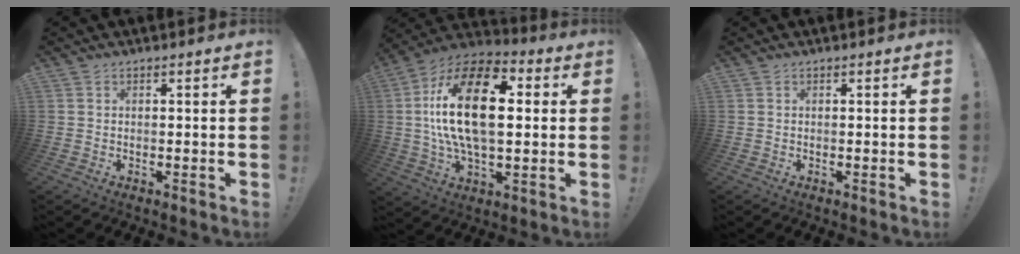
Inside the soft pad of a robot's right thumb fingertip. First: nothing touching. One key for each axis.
{"total": 24.6, "fx": 2.7, "fy": 12.6, "fz": 21.0, "tx": -0.384, "ty": 0.005, "tz": 0.036}
{"total": 0.0}